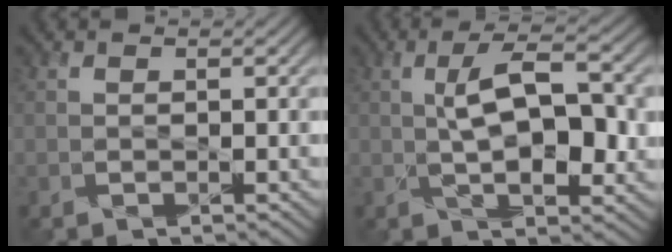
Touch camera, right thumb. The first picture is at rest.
{"total": 7.8, "force": [0.8, 3.0, 7.1], "torque": [-0.123, 0.012, 0.008]}